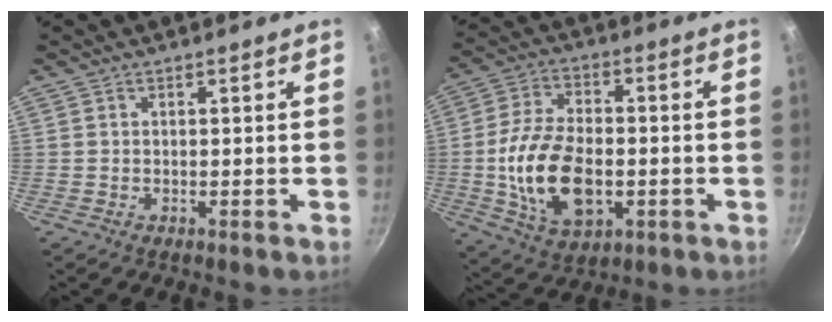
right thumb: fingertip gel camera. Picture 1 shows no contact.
{"total": 16.6, "force": [-2.6, 9.8, 13.1], "torque": [-0.232, 0.016, -0.041]}